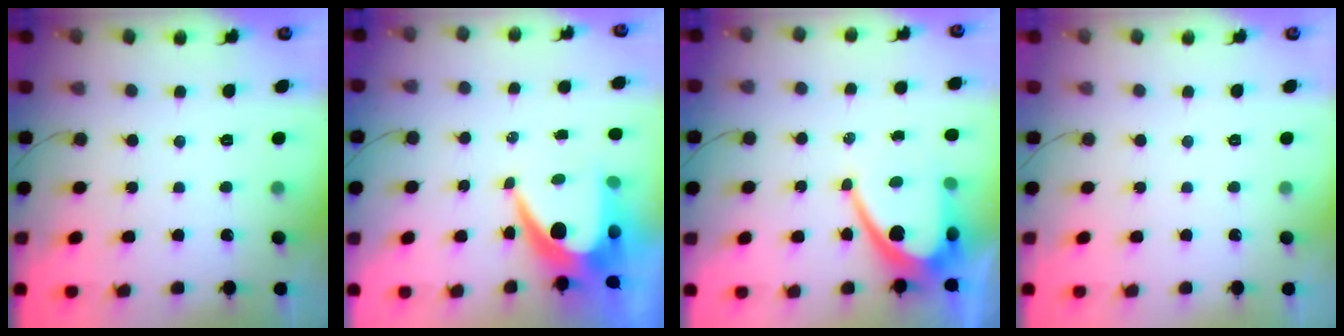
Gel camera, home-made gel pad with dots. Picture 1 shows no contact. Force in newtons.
{"total": 11.2, "press": 11.2, "slide": 0.6}
{"total": 13.1, "press": 13.0, "slide": 1.0}
{"total": 0.0}